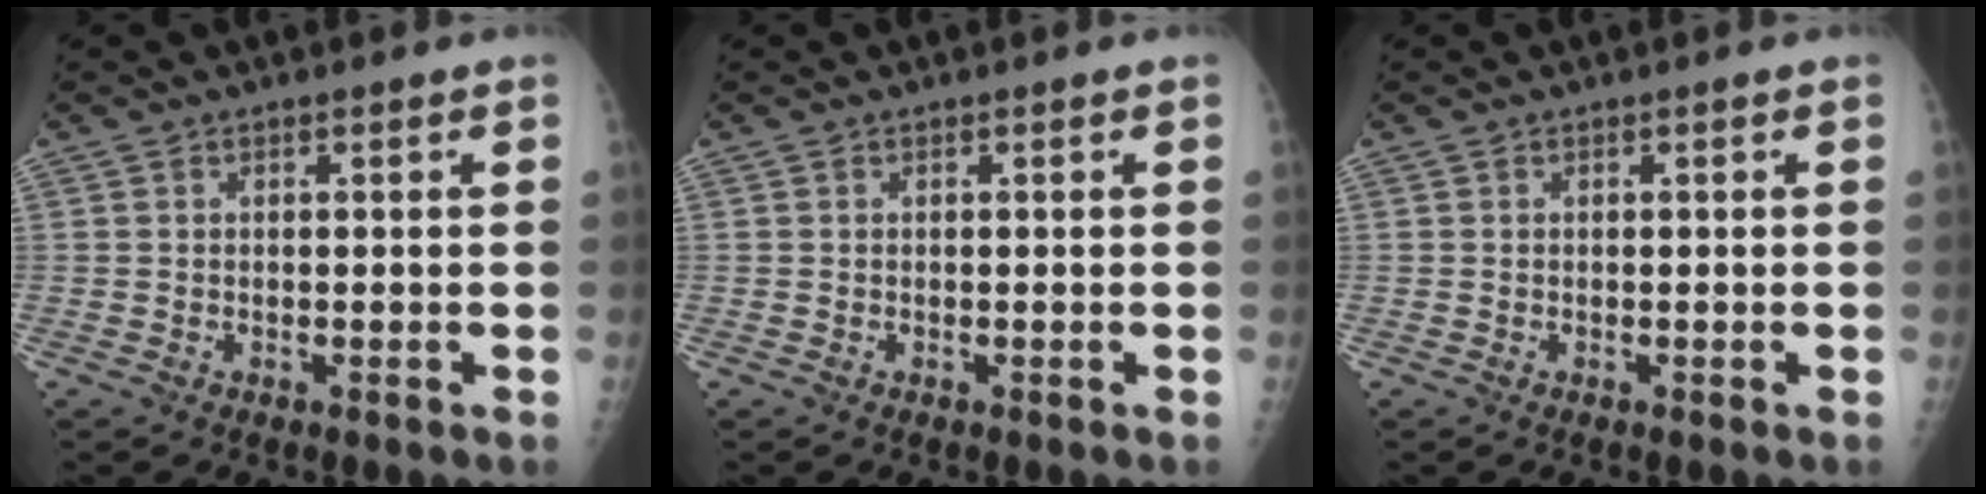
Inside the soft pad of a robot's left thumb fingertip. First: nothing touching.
{"total": 0.0}
{"total": 0.0}